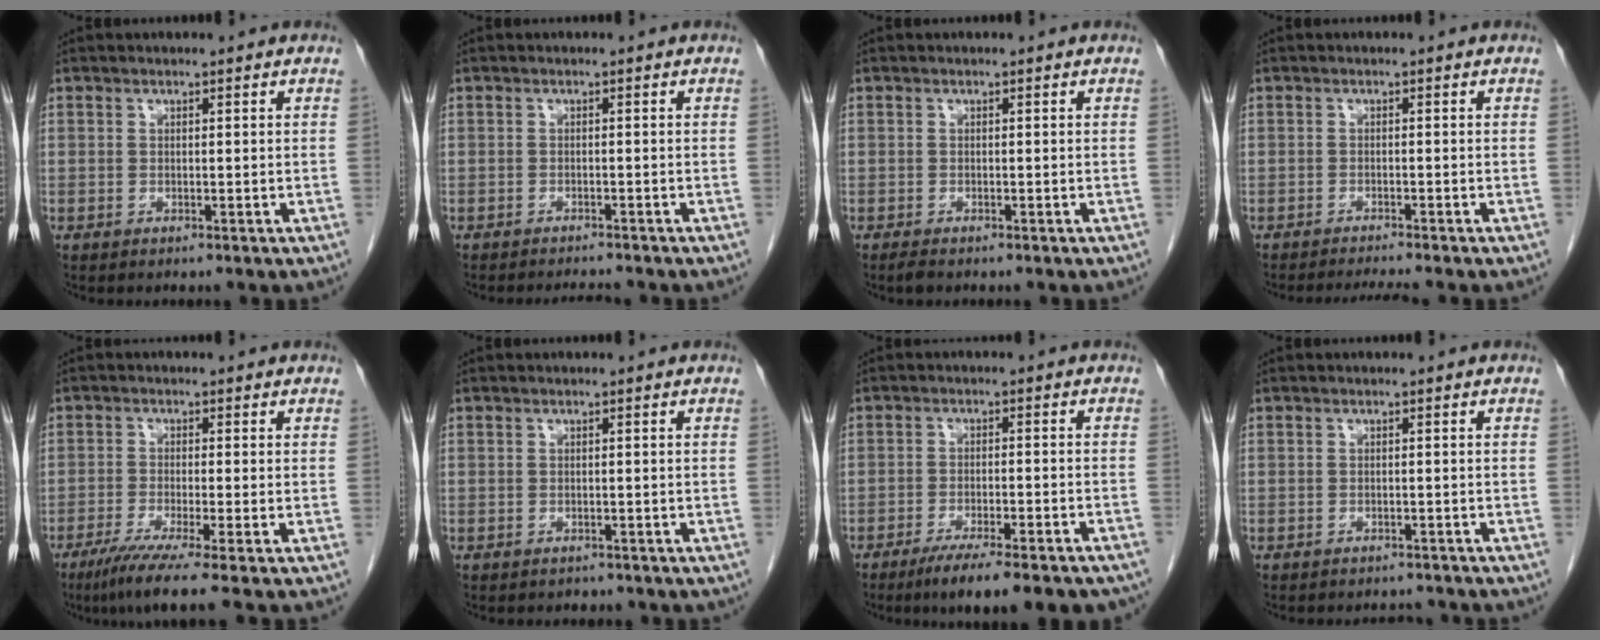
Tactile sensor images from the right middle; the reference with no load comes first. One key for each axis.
{"total": 2.9, "fx": -2.9, "fy": 0.0, "fz": 0.6, "tx": -0.008, "ty": -0.009, "tz": -0.041}
{"total": 1.1, "fx": -0.9, "fy": 0.3, "fz": 0.6, "tx": -0.018, "ty": -0.003, "tz": -0.015}
{"total": 3.5, "fx": -3.2, "fy": -0.9, "fz": 1.0, "tx": -0.017, "ty": -0.012, "tz": -0.052}
{"total": 7.0, "fx": -5.1, "fy": -1.1, "fz": 4.7, "tx": -0.075, "ty": -0.022, "tz": -0.089}
{"total": 2.6, "fx": -2.2, "fy": 1.4, "fz": 0.4, "tx": -0.013, "ty": 0.003, "tz": -0.024}
{"total": 14.0, "fx": -11.3, "fy": 2.3, "fz": 7.9, "tx": -0.084, "ty": -0.006, "tz": -0.158}
{"total": 4.0, "fx": -3.7, "fy": 1.2, "fz": 0.5, "tx": -0.004, "ty": 0.000, "tz": -0.047}